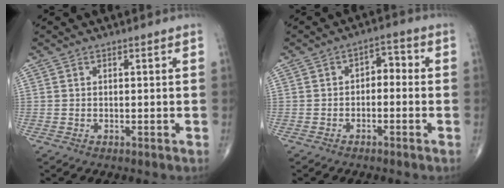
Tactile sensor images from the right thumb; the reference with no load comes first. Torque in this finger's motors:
{"motor_torque": [-0.22, 0.04, 0.22, 0.15, 0.01]}